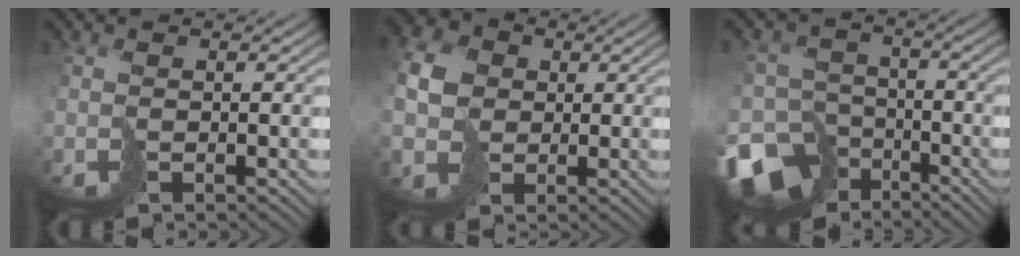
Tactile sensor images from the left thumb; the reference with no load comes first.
{"total": 6.0, "force": [0.5, 5.2, 2.9], "torque": [-0.090, 0.004, 0.002]}
{"total": 13.1, "force": [-8.6, 9.0, 4.0], "torque": [-0.106, -0.052, -0.132]}